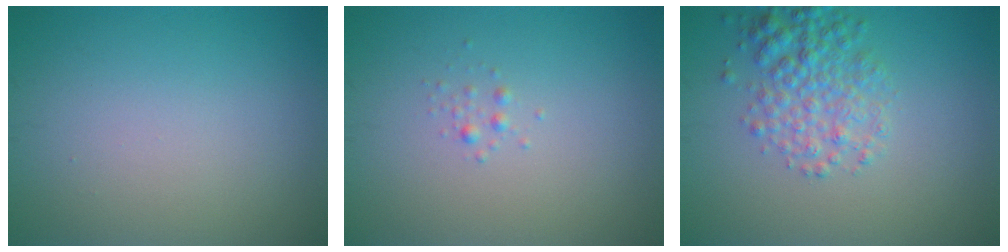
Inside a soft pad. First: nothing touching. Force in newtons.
{"total": 0.7, "press": 0.7, "slide": 0.0}
{"total": 4.0, "press": 4.0, "slide": 0.1}